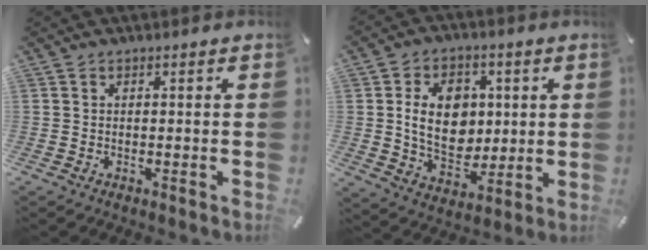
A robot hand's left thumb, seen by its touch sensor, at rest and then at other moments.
{"total": 13.4, "force": [1.7, 10.5, 8.2], "torque": [-0.142, 0.005, 0.030]}